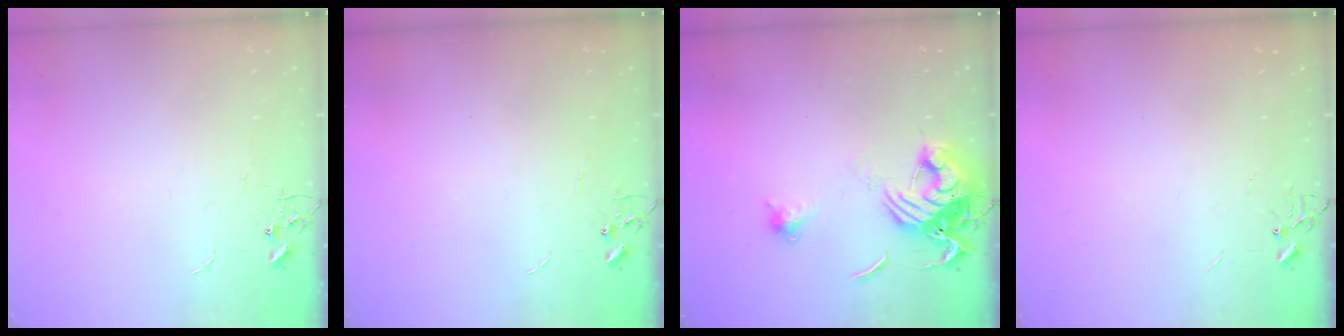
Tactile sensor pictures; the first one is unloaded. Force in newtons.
{"total": 0.0}
{"total": 13.0, "press": 13.0, "slide": 1.4}
{"total": 0.0}